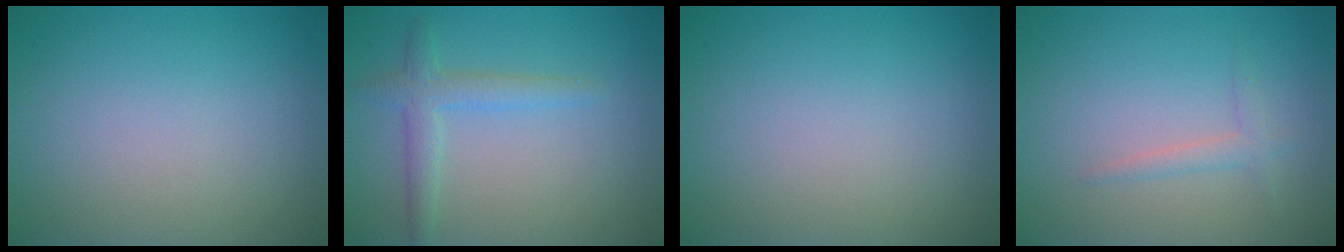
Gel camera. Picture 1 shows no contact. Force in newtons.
{"total": 2.4, "press": 2.4, "slide": 0.1}
{"total": 0.0}
{"total": 1.4, "press": 1.4, "slide": 0.1}